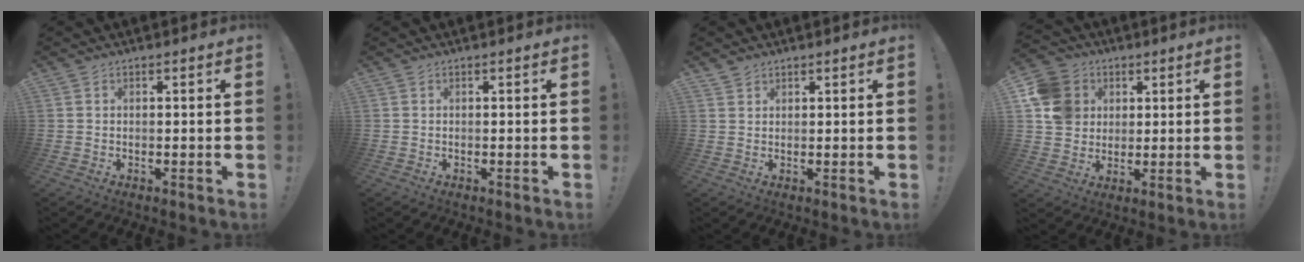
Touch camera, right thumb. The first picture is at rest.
{"total": 0.0}
{"total": 1.5, "force": [1.3, 0.8, 0.0], "torque": [0.008, -0.010, 0.024]}
{"total": 12.4, "force": [3.0, 11.2, 4.5], "torque": [-0.077, -0.002, 0.064]}